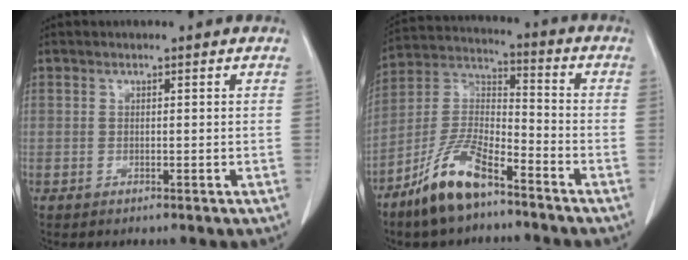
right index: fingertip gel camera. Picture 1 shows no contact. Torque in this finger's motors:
{"motor_torque": [1.09, -1.03, 0.55, 0.15]}